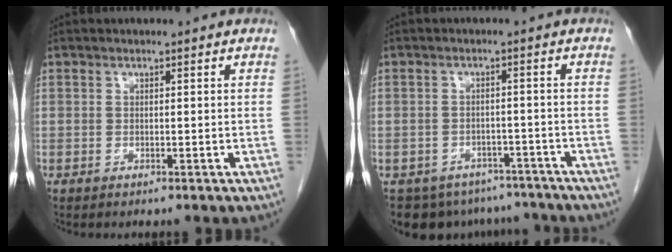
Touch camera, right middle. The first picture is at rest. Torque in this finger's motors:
{"motor_torque": [-0.06, 0.07, -0.08, 0.01]}